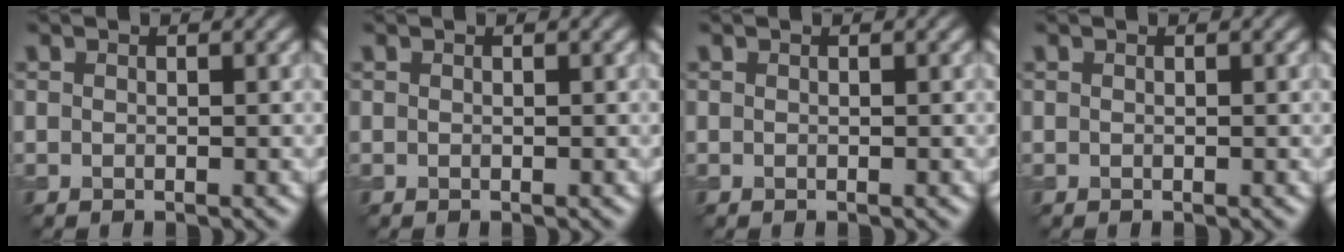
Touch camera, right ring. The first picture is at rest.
{"total": 0.0}
{"total": 0.0}
{"total": 0.0}